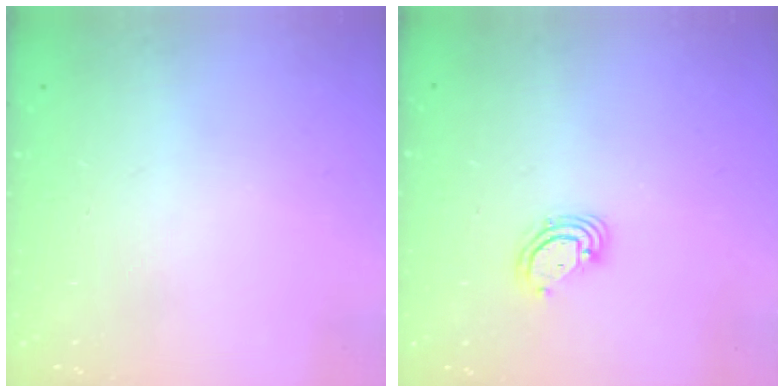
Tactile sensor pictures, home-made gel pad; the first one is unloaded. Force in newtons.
{"total": 3.6, "press": 3.6, "slide": 0.3}